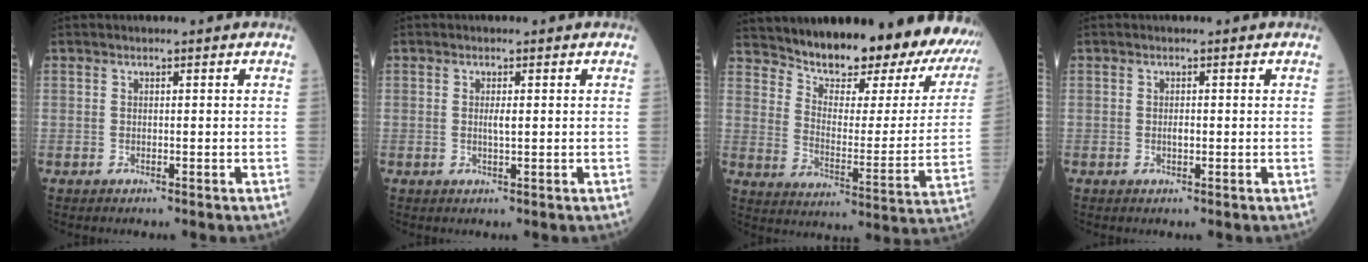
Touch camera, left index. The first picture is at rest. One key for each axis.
{"total": 1.4, "fx": 0.1, "fy": 0.2, "fz": 1.4, "tx": -0.029, "ty": 0.000, "tz": 0.001}
{"total": 24.1, "fx": 22.0, "fy": 5.4, "fz": 8.2, "tx": -0.117, "ty": -0.080, "tz": 0.278}
{"total": 1.0, "fx": -0.1, "fy": 0.4, "fz": 0.9, "tx": -0.019, "ty": 0.001, "tz": -0.002}